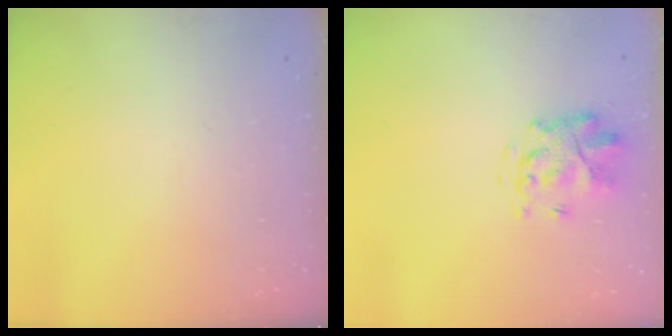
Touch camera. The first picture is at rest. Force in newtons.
{"total": 3.8, "press": 3.4, "slide": 1.6}